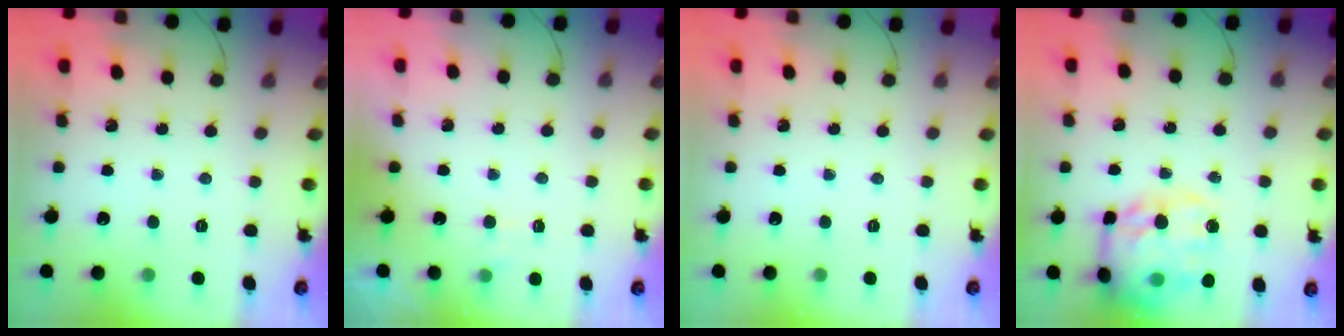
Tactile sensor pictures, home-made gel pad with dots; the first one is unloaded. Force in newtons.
{"total": 1.4, "press": 1.0, "slide": 1.0}
{"total": 0.0}
{"total": 23.4, "press": 23.1, "slide": 3.5}